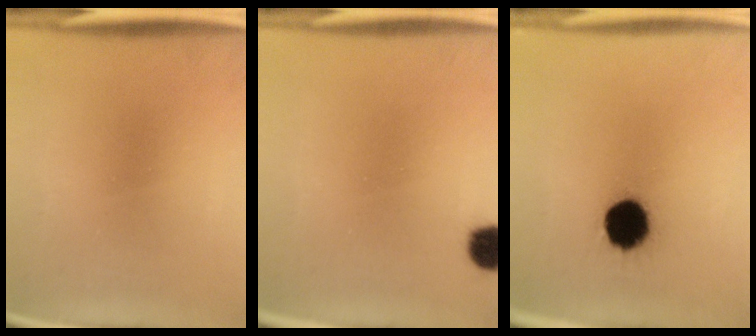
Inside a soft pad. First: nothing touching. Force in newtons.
{"total": 4.2}
{"total": 11.1}